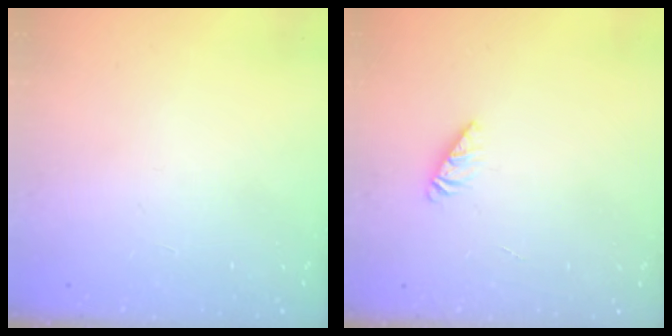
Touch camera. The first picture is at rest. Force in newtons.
{"total": 1.8, "press": 1.8, "slide": 0.2}